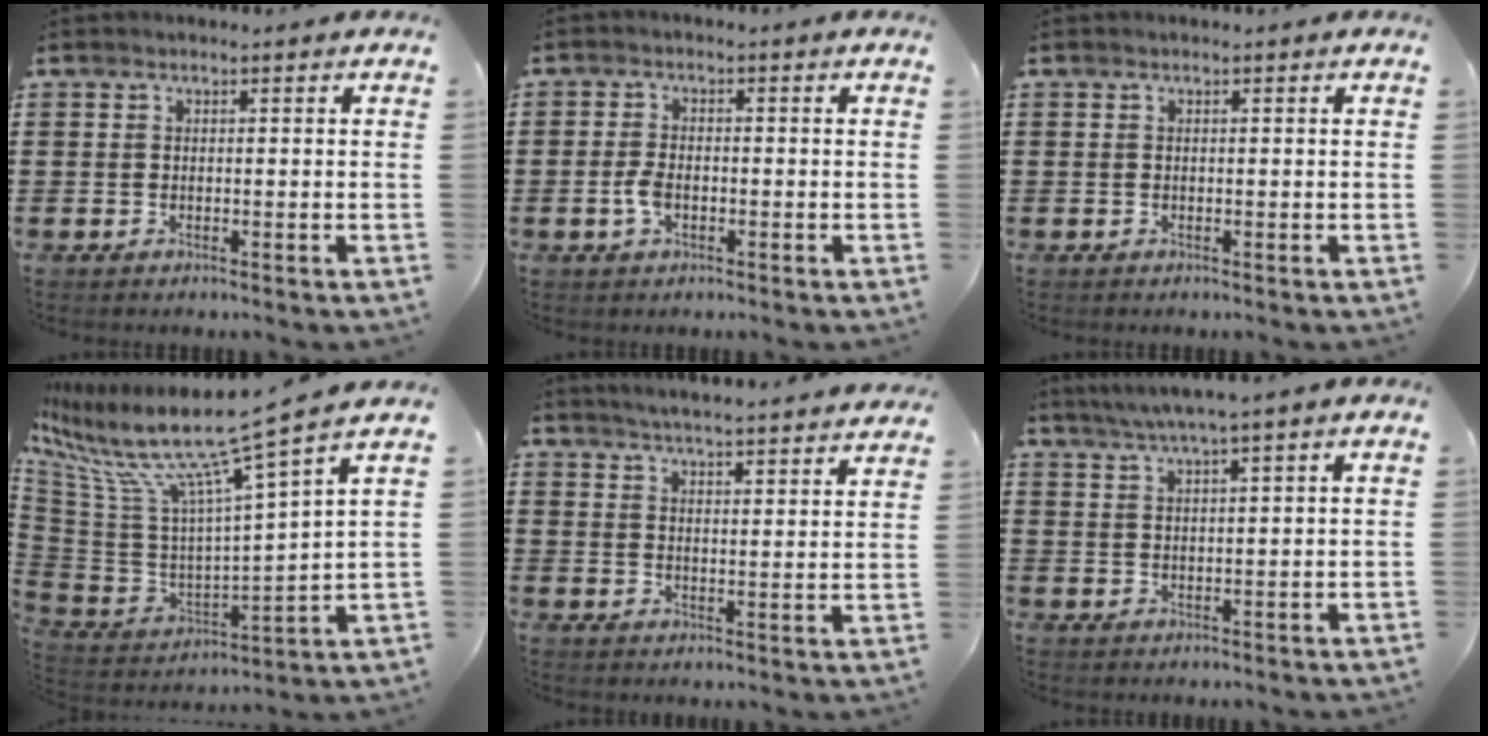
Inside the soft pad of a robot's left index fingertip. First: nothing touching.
{"total": 3.0, "force": [-0.9, 1.5, 2.5], "torque": [-0.068, -0.006, -0.022]}
{"total": 0.0}
{"total": 11.6, "force": [8.3, 0.2, 8.2], "torque": [-0.190, -0.066, 0.129]}
{"total": 4.3, "force": [4.2, -0.8, 0.6], "torque": [-0.030, -0.030, 0.072]}
{"total": 2.8, "force": [2.0, -0.4, 2.0], "torque": [-0.042, -0.002, 0.035]}